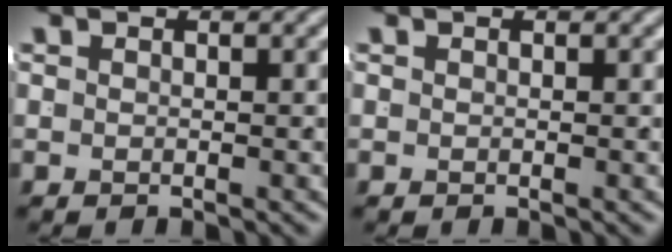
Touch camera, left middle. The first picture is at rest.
{"total": 0.0}